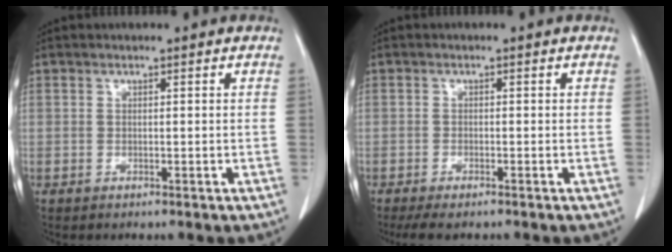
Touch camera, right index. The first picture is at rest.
{"total": 3.9, "force": [-3.2, 0.8, 2.1], "torque": [-0.033, -0.010, -0.049]}